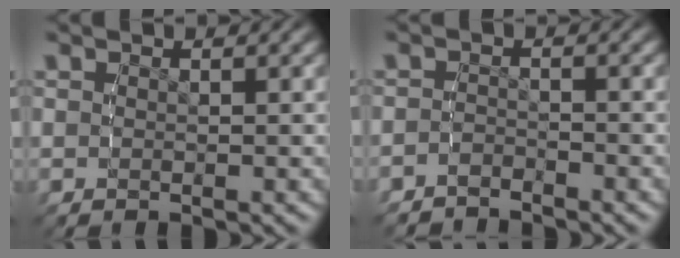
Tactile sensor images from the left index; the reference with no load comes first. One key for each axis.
{"total": 2.4, "fx": -2.4, "fy": 0.3, "fz": -0.2, "tx": -0.001, "ty": -0.011, "tz": -0.040}